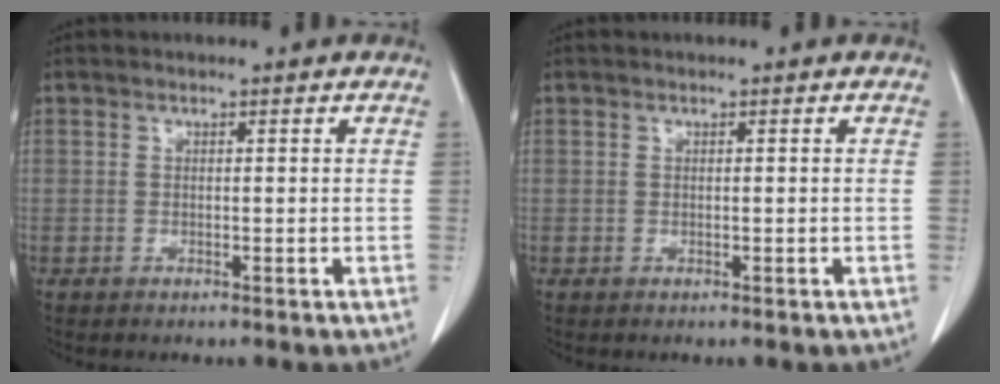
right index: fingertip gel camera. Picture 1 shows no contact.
{"total": 0.0}